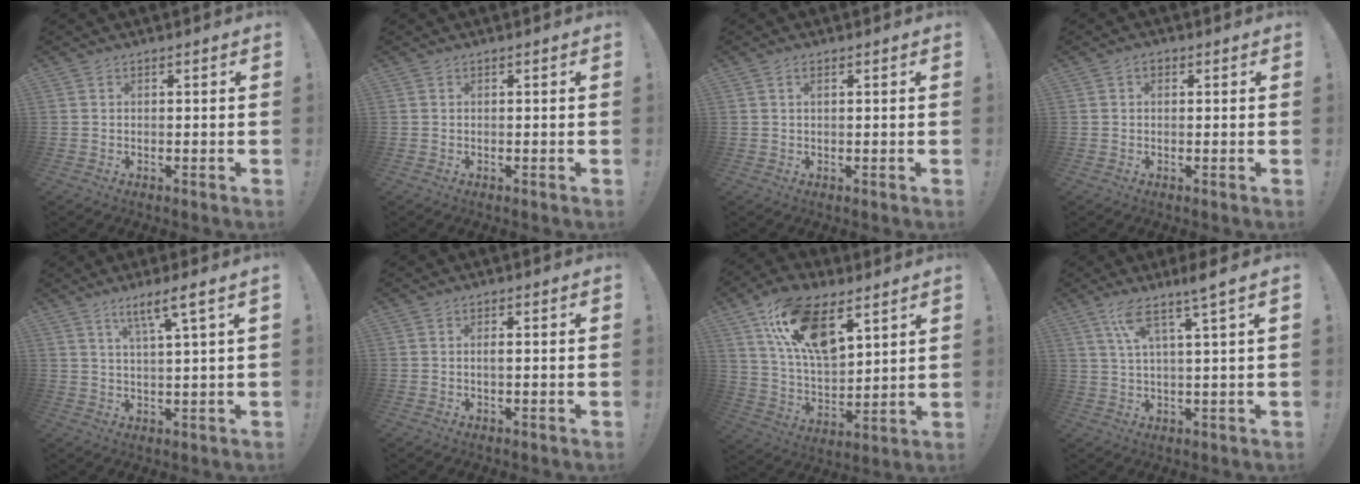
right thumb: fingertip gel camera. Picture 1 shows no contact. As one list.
[{"total": 0.0}, {"total": 1.3, "force": [0.6, 0.5, 1.1], "torque": [-0.018, -0.001, 0.010]}, {"total": 1.7, "force": [0.3, 1.3, 1.1], "torque": [-0.020, 0.006, 0.004]}, {"total": 6.1, "force": [3.5, -0.7, 4.9], "torque": [-0.096, -0.007, 0.054]}, {"total": 1.3, "force": [-0.1, 0.3, 1.2], "torque": [-0.025, 0.002, -0.003]}, {"total": 18.6, "force": [10.1, 9.3, 12.6], "torque": [-0.223, -0.039, 0.183]}, {"total": 7.8, "force": [4.9, -0.6, 6.0], "torque": [-0.118, -0.015, 0.078]}]